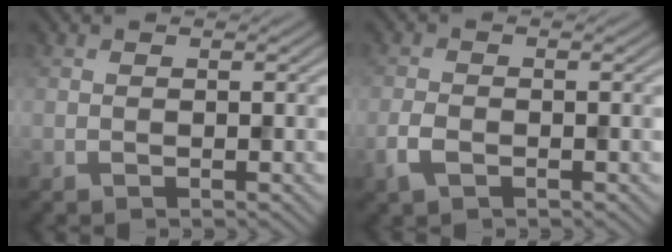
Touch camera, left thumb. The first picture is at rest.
{"total": 2.5, "force": [-1.3, 1.3, 1.7], "torque": [-0.043, -0.004, -0.029]}